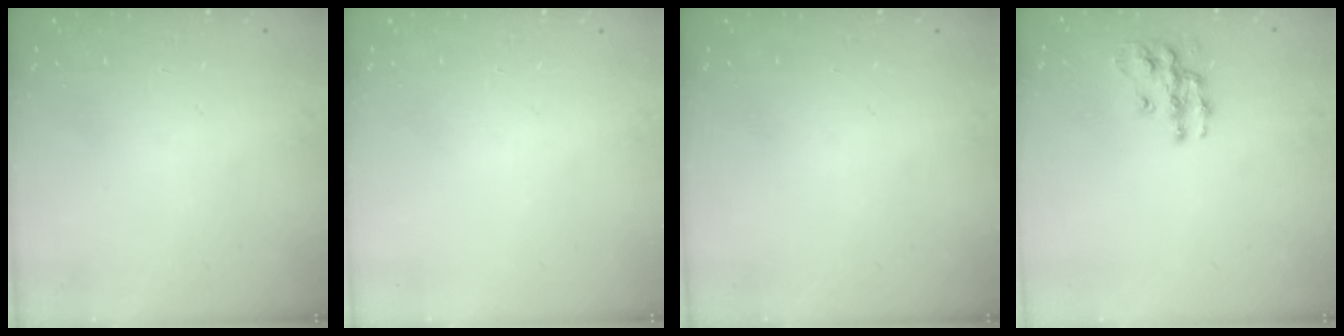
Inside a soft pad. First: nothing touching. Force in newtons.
{"total": 0.0}
{"total": 0.0}
{"total": 10.4, "press": 10.4, "slide": 0.5}